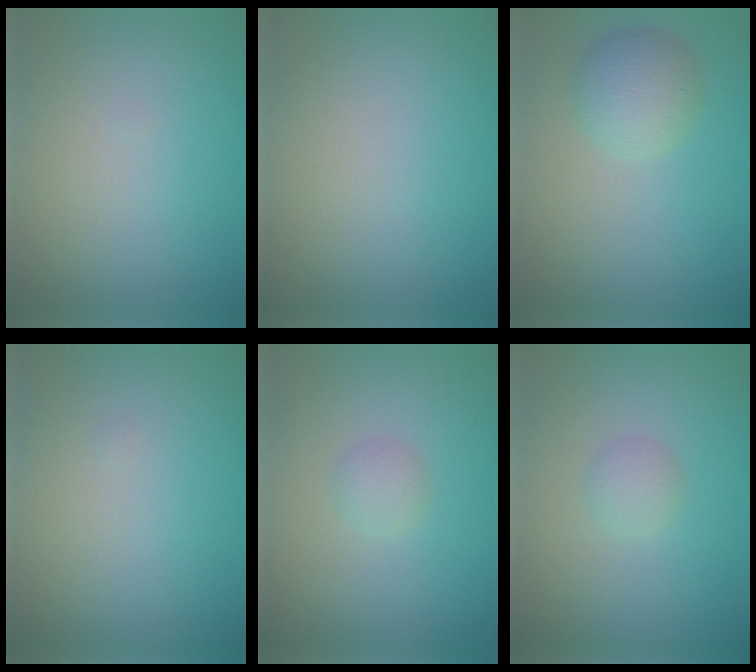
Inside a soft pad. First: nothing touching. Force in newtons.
{"total": 0.0}
{"total": 3.6, "press": 3.6, "slide": 0.2}
{"total": 0.0}
{"total": 1.3, "press": 1.3, "slide": 0.1}
{"total": 1.4, "press": 1.4, "slide": 0.1}